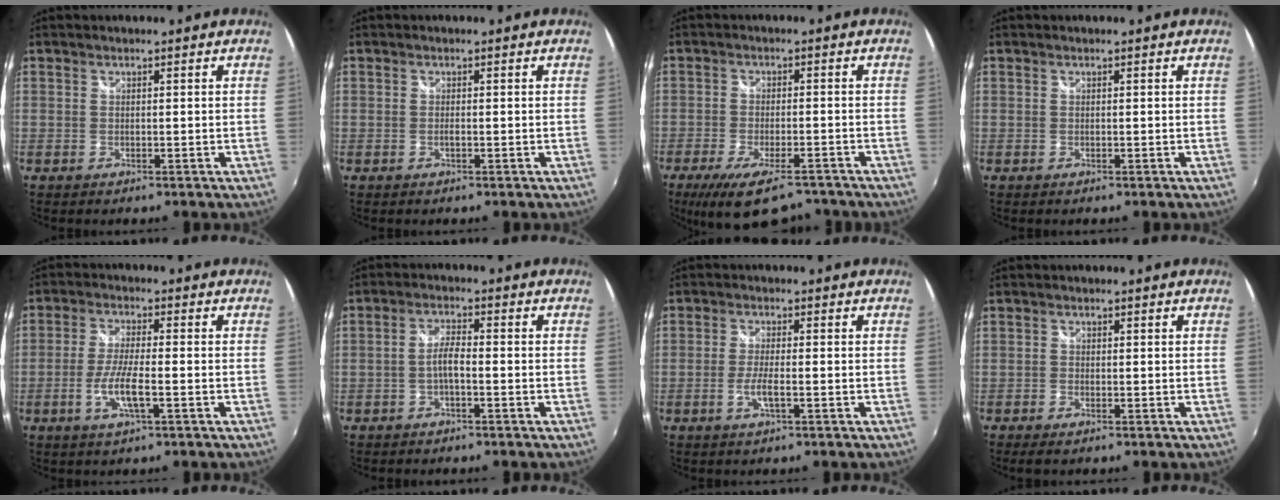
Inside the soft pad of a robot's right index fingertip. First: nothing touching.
{"total": 0.5, "force": [-0.2, 0.1, 0.5], "torque": [-0.009, -0.001, -0.004]}
{"total": 12.7, "force": [-9.3, 4.6, 7.4], "torque": [-0.157, -0.032, -0.151]}
{"total": 0.0}
{"total": 6.5, "force": [-2.2, 1.1, 6.0], "torque": [-0.125, -0.007, -0.043]}
{"total": 3.0, "force": [-1.3, 0.6, 2.6], "torque": [-0.057, 0.008, -0.026]}
{"total": 3.4, "force": [-1.3, 0.5, 3.1], "torque": [-0.067, -0.006, -0.025]}
{"total": 1.2, "force": [-0.9, 0.4, 0.7], "torque": [-0.016, -0.004, -0.019]}